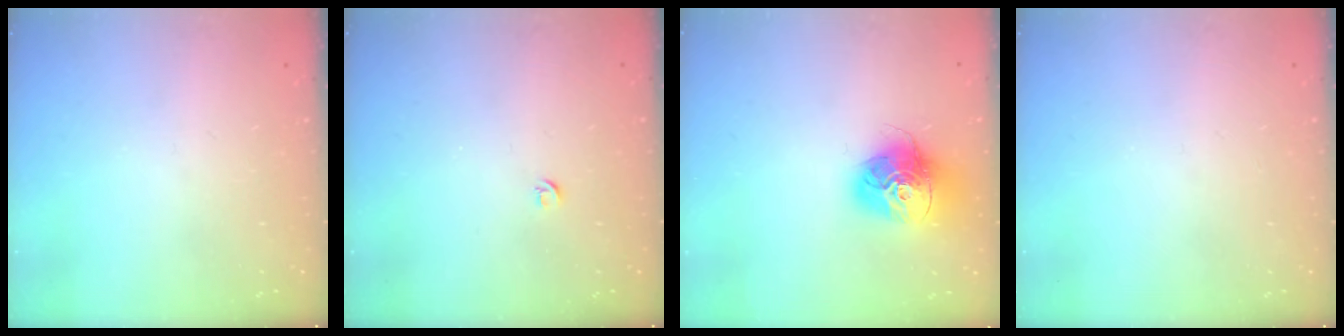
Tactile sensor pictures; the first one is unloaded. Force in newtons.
{"total": 3.4, "press": 3.4, "slide": 0.5}
{"total": 15.3, "press": 15.2, "slide": 1.8}
{"total": 0.0}